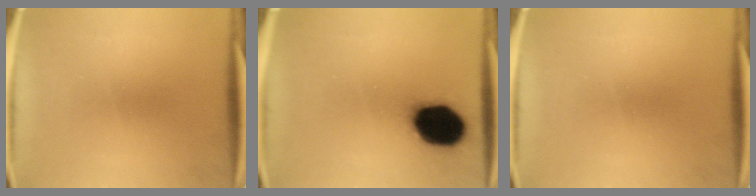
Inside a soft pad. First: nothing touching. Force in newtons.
{"total": 17.9}
{"total": 0.0}